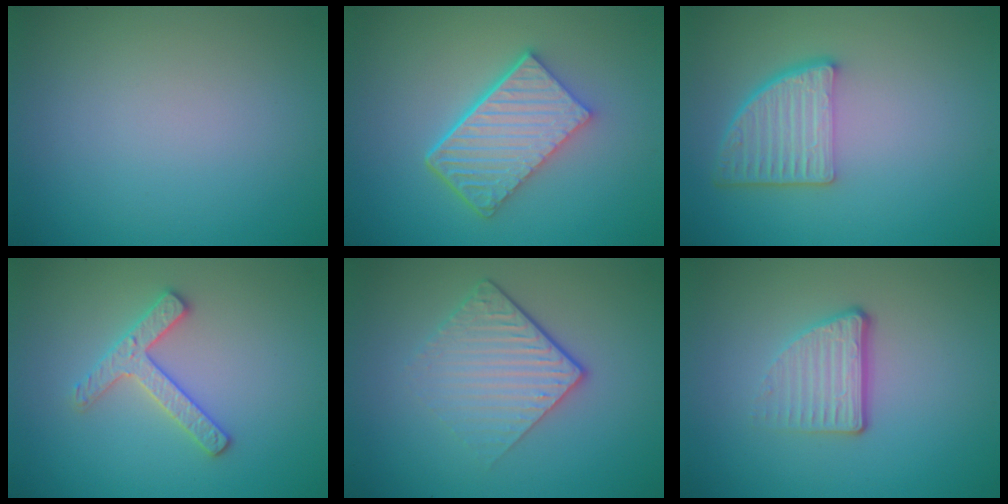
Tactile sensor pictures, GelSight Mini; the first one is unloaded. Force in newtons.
{"total": 6.0, "press": 4.3, "slide": 4.2}
{"total": 5.1, "press": 3.7, "slide": 3.5}
{"total": 2.5, "press": 2.5, "slide": 0.4}
{"total": 4.4, "press": 2.9, "slide": 3.3}
{"total": 3.4, "press": 2.2, "slide": 2.6}